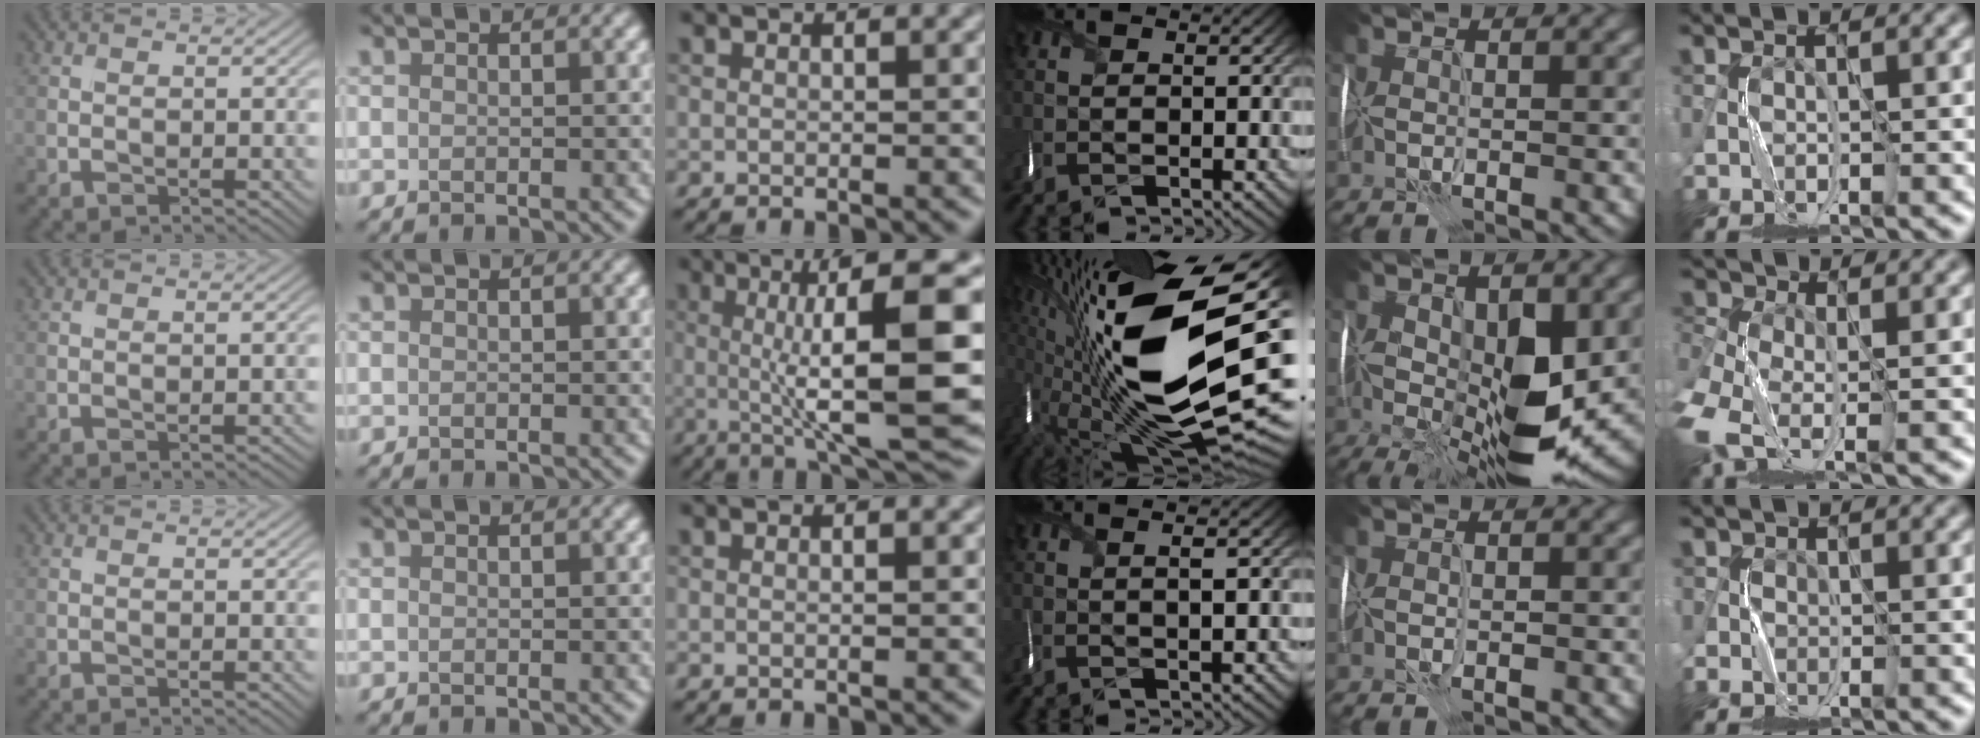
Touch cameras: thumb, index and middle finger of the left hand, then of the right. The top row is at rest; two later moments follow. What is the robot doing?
{"motion": "wrap", "object": "thread"}